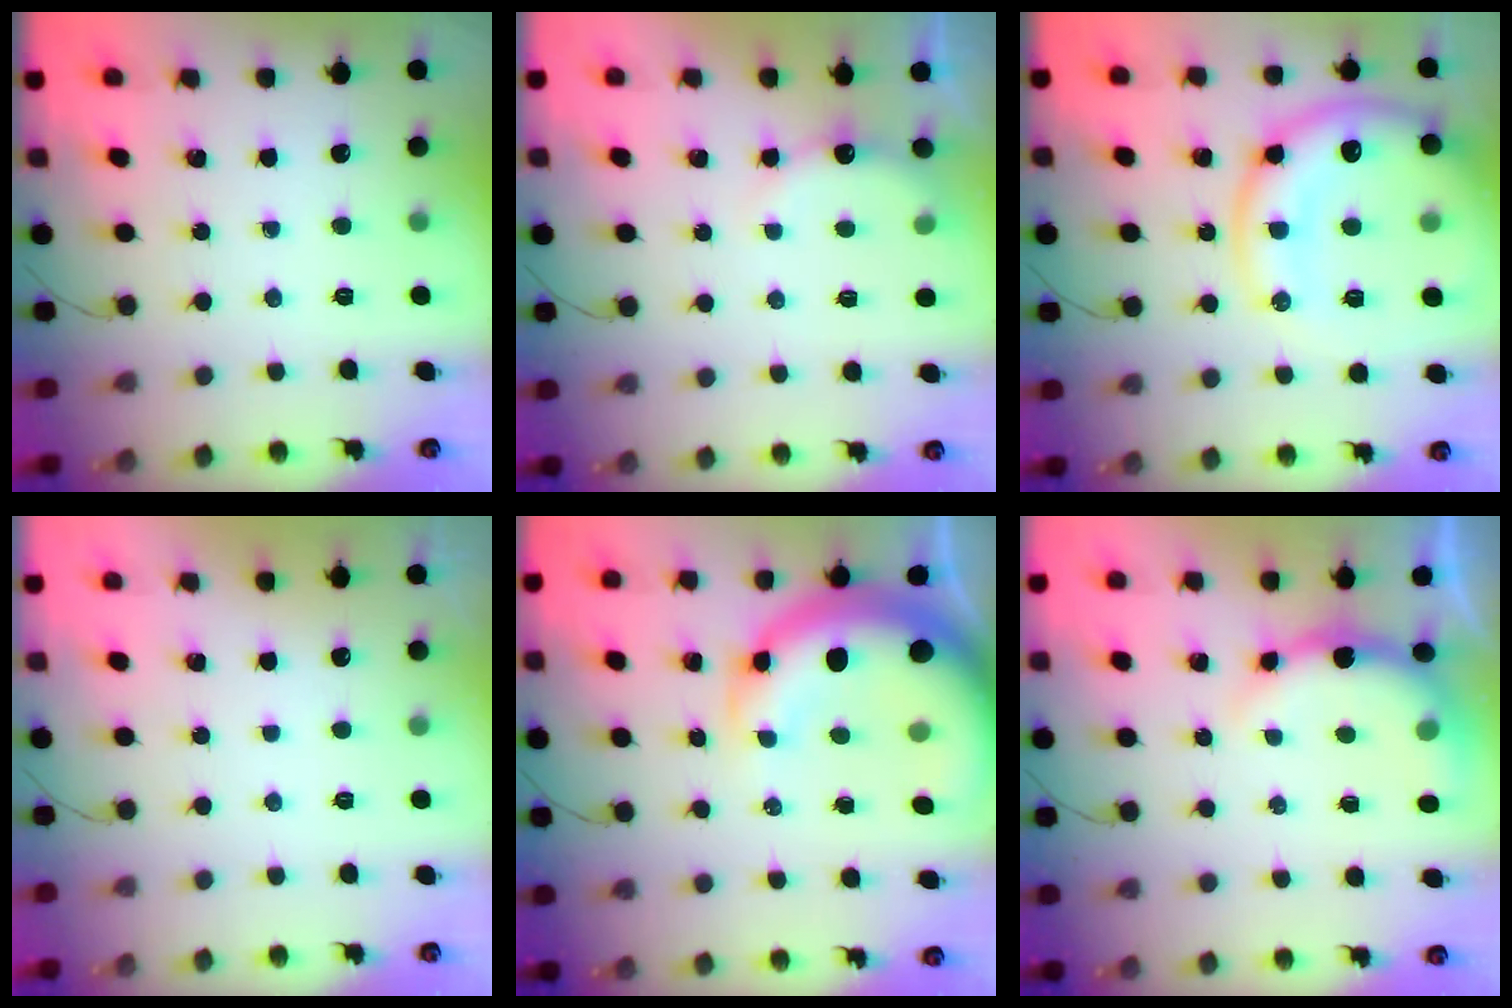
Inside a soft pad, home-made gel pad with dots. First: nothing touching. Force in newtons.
{"total": 7.5, "press": 7.4, "slide": 1.3}
{"total": 18.3, "press": 18.1, "slide": 2.7}
{"total": 3.0, "press": 3.0, "slide": 0.1}
{"total": 14.5, "press": 14.0, "slide": 3.7}
{"total": 7.9, "press": 7.8, "slide": 1.4}